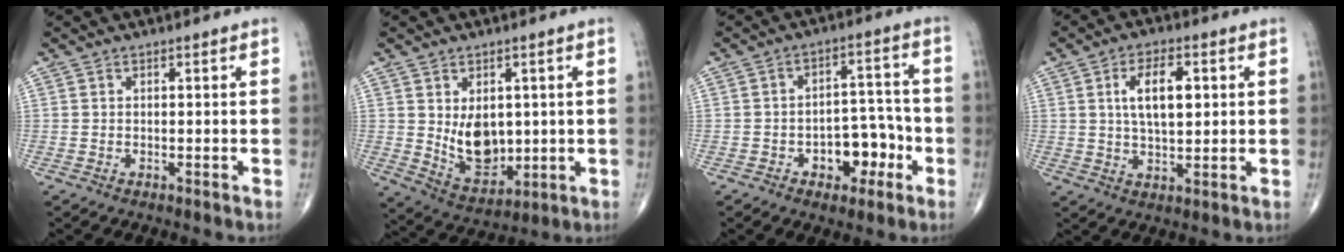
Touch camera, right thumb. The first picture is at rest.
{"total": 9.5, "force": [0.8, 6.4, 7.0], "torque": [-0.080, -0.022, 0.036]}
{"total": 8.8, "force": [-3.5, 5.6, 5.8], "torque": [-0.044, 0.044, -0.049]}
{"total": 8.6, "force": [1.9, 4.1, 7.3], "torque": [-0.117, -0.001, 0.034]}